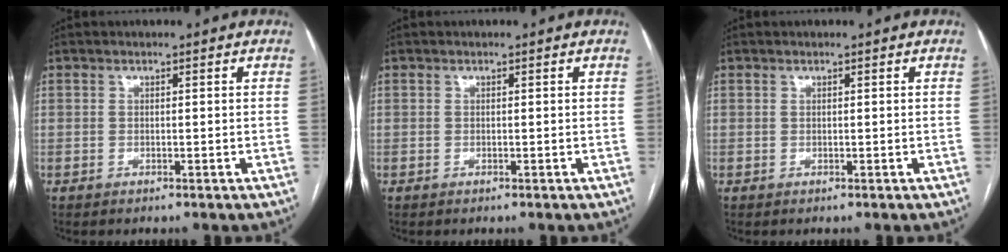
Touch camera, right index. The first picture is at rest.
{"total": 0.0}
{"total": 0.0}